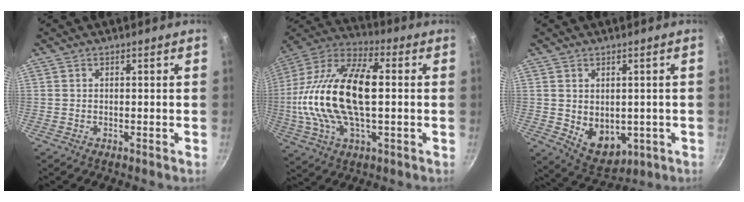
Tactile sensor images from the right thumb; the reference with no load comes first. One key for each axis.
{"total": 23.7, "fx": 0.2, "fy": 11.5, "fz": 20.7, "tx": -0.405, "ty": 0.033, "tz": -0.009}
{"total": 8.3, "fx": -0.6, "fy": 6.1, "fz": 5.6, "tx": -0.060, "ty": -0.013, "tz": 0.016}